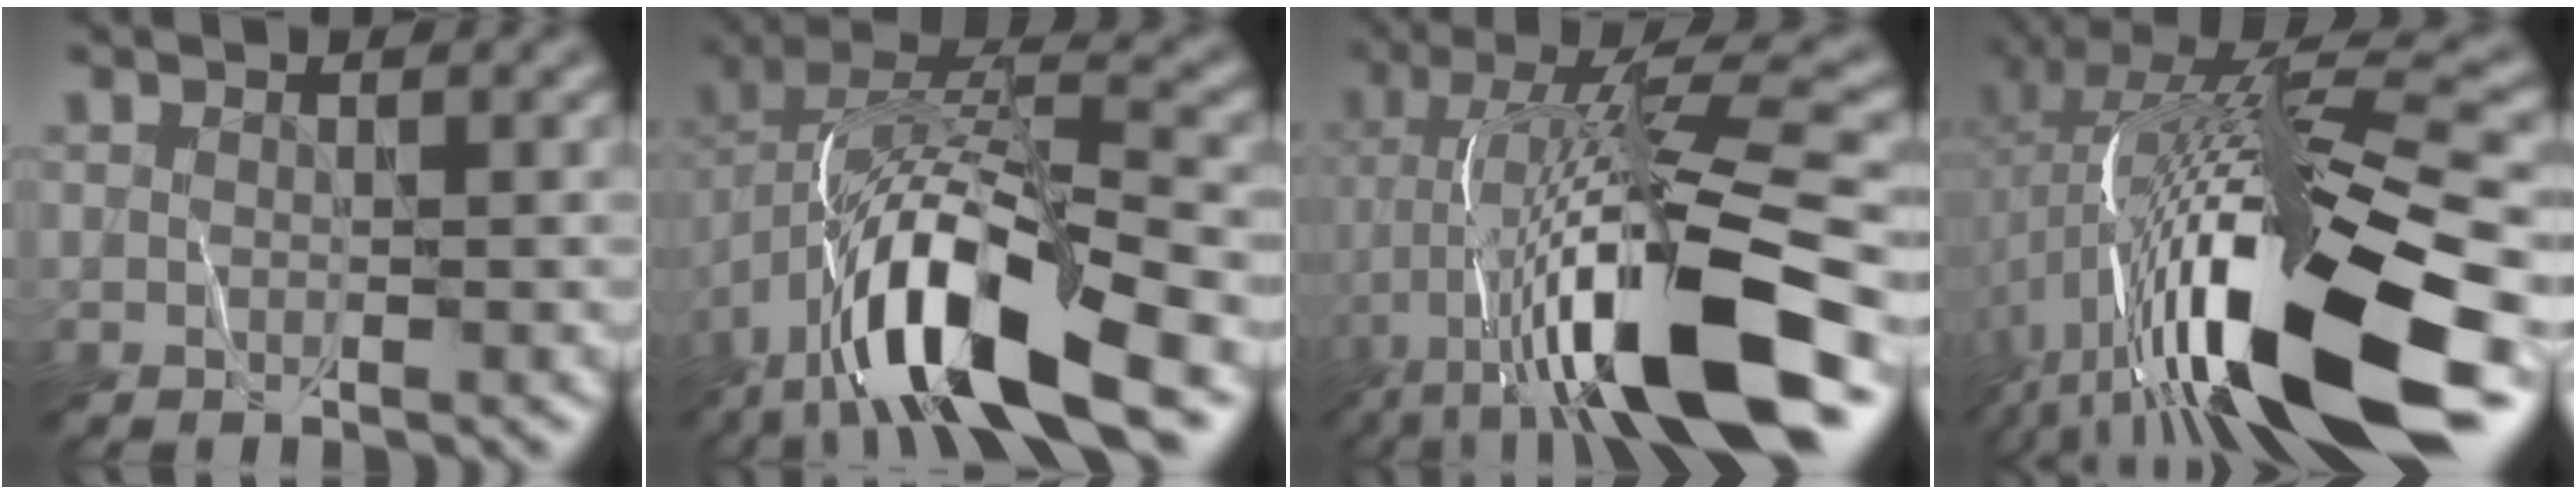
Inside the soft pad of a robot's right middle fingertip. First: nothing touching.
{"total": 14.0, "force": [-5.9, 5.2, 11.6], "torque": [-0.220, 0.001, -0.104]}
{"total": 14.5, "force": [-4.9, 3.3, 13.2], "torque": [-0.217, 0.019, -0.076]}
{"total": 18.4, "force": [-3.5, 5.5, 17.3], "torque": [-0.301, 0.019, -0.065]}